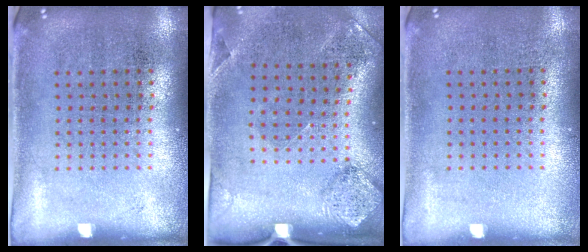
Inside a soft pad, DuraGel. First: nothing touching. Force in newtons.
{"total": 1.7, "press": 1.3, "slide": 1.2}
{"total": 0.0}